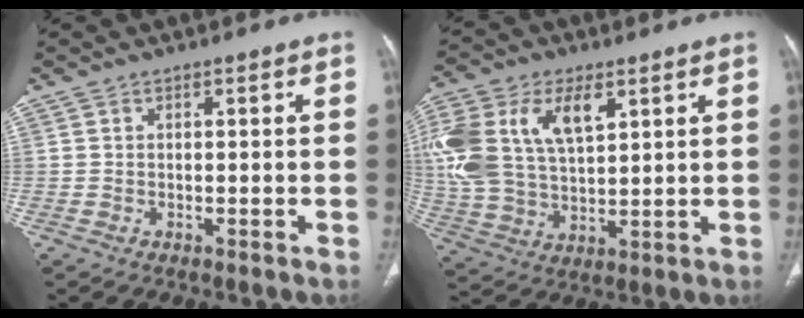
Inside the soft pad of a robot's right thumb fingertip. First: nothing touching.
{"total": 21.2, "force": [7.2, 12.4, 15.6], "torque": [-0.350, 0.009, 0.136]}